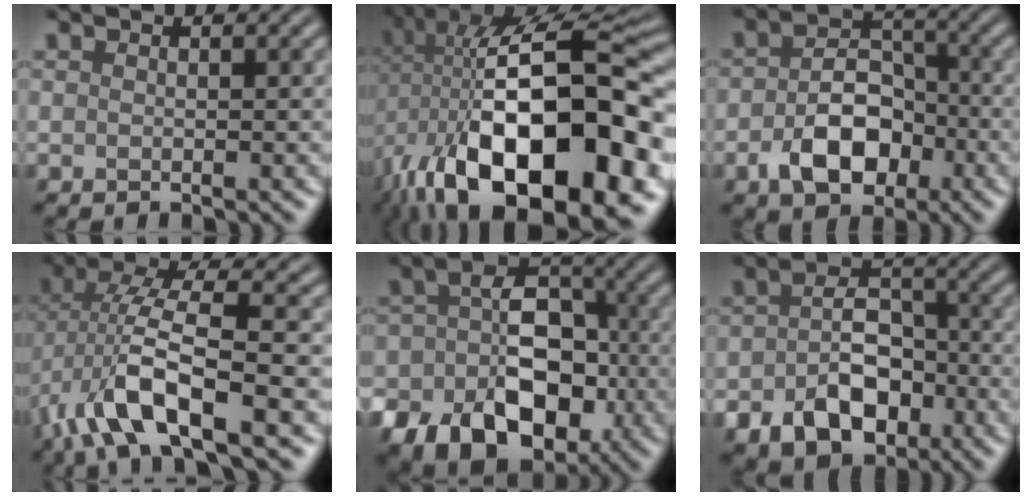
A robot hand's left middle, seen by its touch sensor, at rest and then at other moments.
{"total": 20.5, "force": [-5.7, 10.2, 16.8], "torque": [-0.294, -0.033, -0.068]}
{"total": 6.2, "force": [-2.4, 4.0, 4.1], "torque": [-0.064, 0.000, -0.042]}
{"total": 9.6, "force": [-3.7, 3.4, 8.1], "torque": [-0.171, 0.009, -0.076]}
{"total": 13.3, "force": [-5.2, 9.3, 8.0], "torque": [-0.110, -0.025, -0.071]}
{"total": 7.2, "force": [-3.0, 4.7, 4.5], "torque": [-0.074, -0.008, -0.047]}